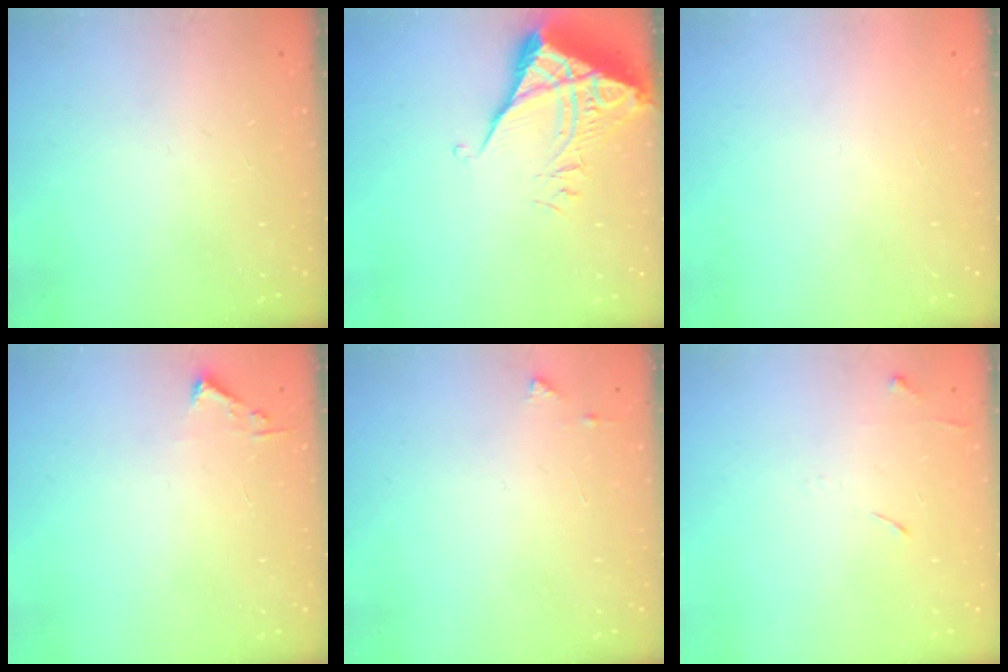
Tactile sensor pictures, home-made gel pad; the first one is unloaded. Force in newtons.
{"total": 6.1, "press": 6.0, "slide": 0.7}
{"total": 1.6, "press": 1.6, "slide": 0.1}
{"total": 2.4, "press": 2.4, "slide": 0.3}
{"total": 4.1, "press": 4.1, "slide": 0.5}
{"total": 5.4, "press": 5.4, "slide": 0.7}